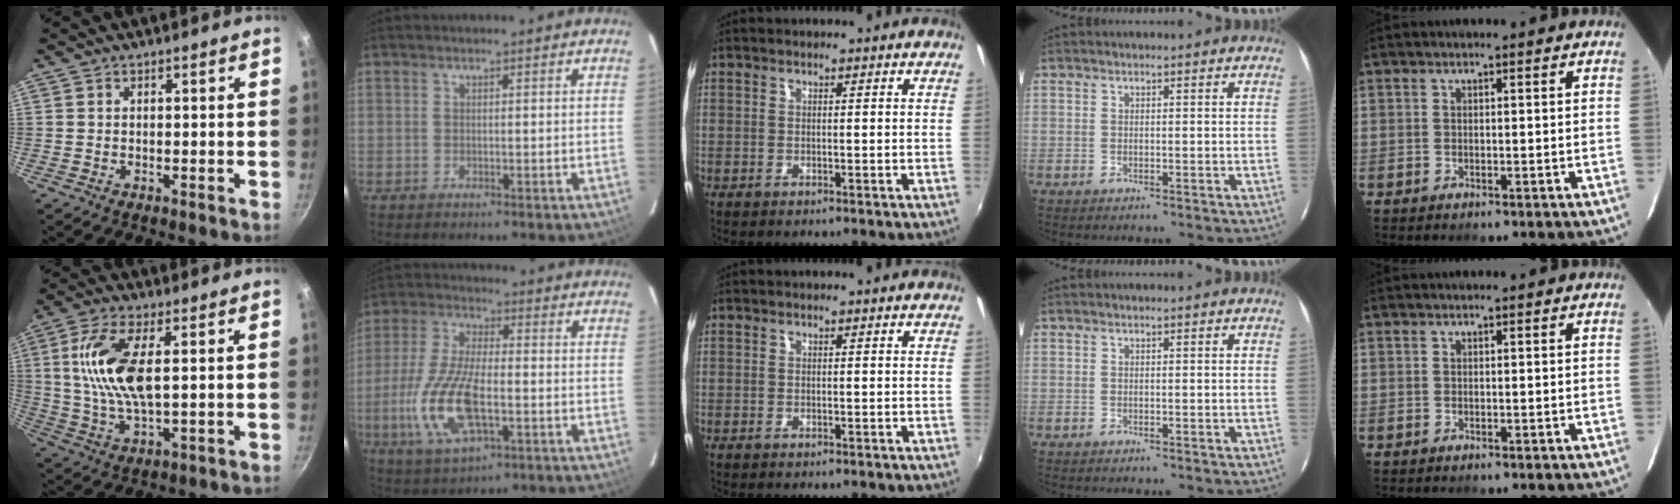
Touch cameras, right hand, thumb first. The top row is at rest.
{"thumb": {"total": 13.3, "force": [2.5, 5.4, 11.9], "torque": [-0.238, -0.001, 0.049]}, "index": {"total": 15.3, "force": [-4.2, 6.3, 13.3], "torque": [-0.289, -0.009, -0.079]}}